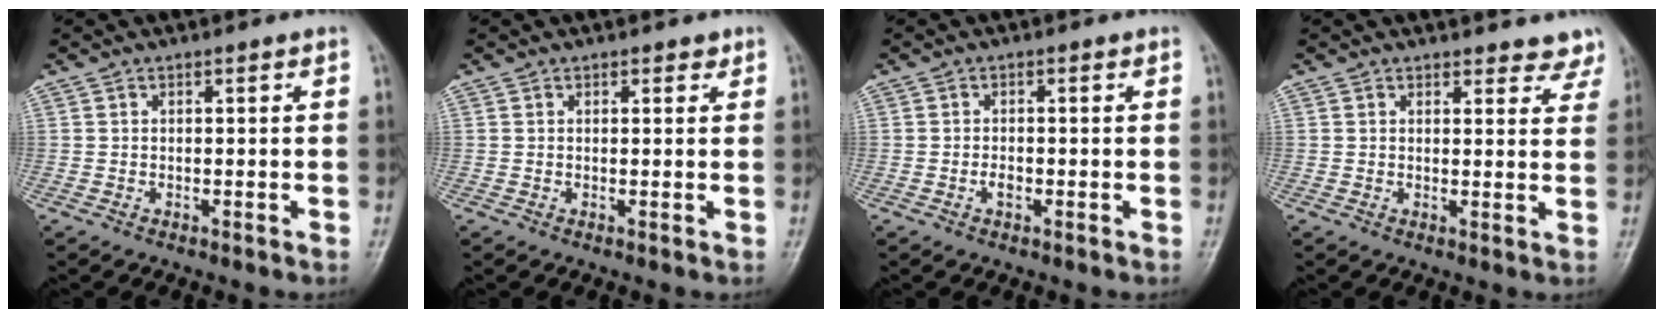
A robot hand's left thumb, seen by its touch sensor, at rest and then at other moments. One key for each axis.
{"total": 1.4, "fx": 0.9, "fy": 0.9, "fz": 0.6, "tx": 0.009, "ty": -0.003, "tz": 0.007}
{"total": 1.7, "fx": -0.6, "fy": 1.1, "fz": 1.1, "tx": -0.011, "ty": 0.003, "tz": -0.014}
{"total": 6.2, "fx": 5.7, "fy": 2.4, "fz": 0.4, "tx": 0.045, "ty": -0.027, "tz": 0.042}